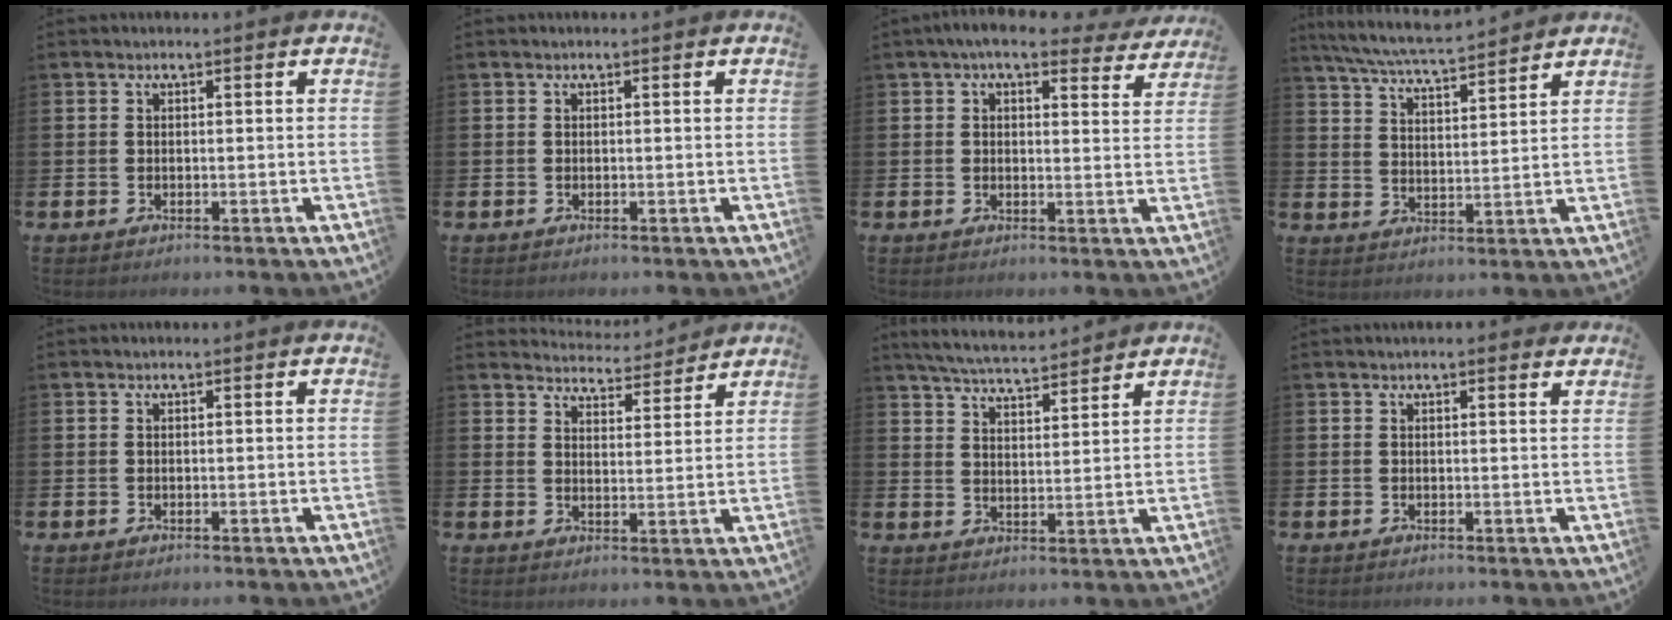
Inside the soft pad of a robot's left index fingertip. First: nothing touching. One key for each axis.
{"total": 0.0}
{"total": 5.6, "fx": 4.8, "fy": 1.4, "fz": 2.6, "tx": -0.045, "ty": -0.019, "tz": 0.082}
{"total": 6.7, "fx": 6.4, "fy": 0.2, "fz": 1.8, "tx": -0.059, "ty": -0.036, "tz": 0.113}
{"total": 0.0}
{"total": 4.4, "fx": 4.4, "fy": 0.6, "fz": -0.2, "tx": -0.007, "ty": -0.035, "tz": 0.076}
{"total": 5.7, "fx": 5.6, "fy": 0.3, "fz": 1.0, "tx": -0.040, "ty": -0.027, "tz": 0.101}
{"total": 1.2, "fx": 1.2, "fy": 0.1, "fz": 0.3, "tx": 0.004, "ty": -0.003, "tz": 0.019}